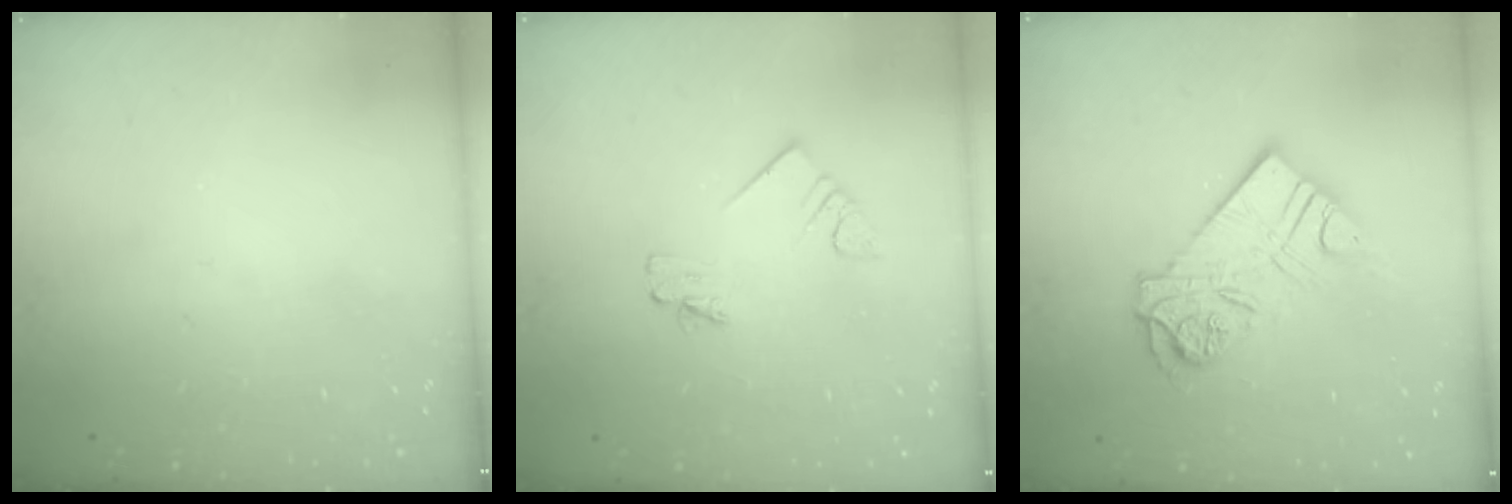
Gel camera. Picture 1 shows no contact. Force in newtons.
{"total": 1.9, "press": 1.9, "slide": 0.1}
{"total": 13.1, "press": 13.0, "slide": 1.3}